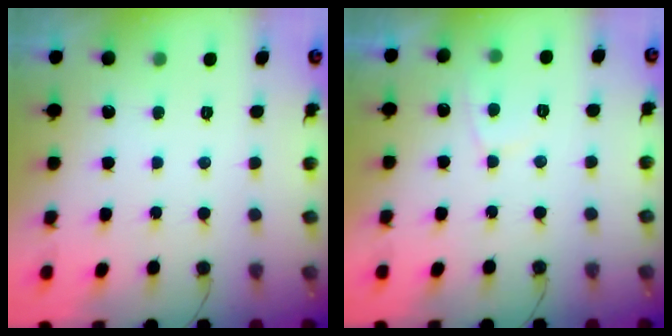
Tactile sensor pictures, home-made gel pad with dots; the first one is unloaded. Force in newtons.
{"total": 2.5, "press": 2.4, "slide": 0.6}